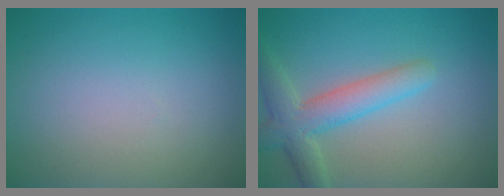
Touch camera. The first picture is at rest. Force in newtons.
{"total": 4.4, "press": 4.4, "slide": 0.4}